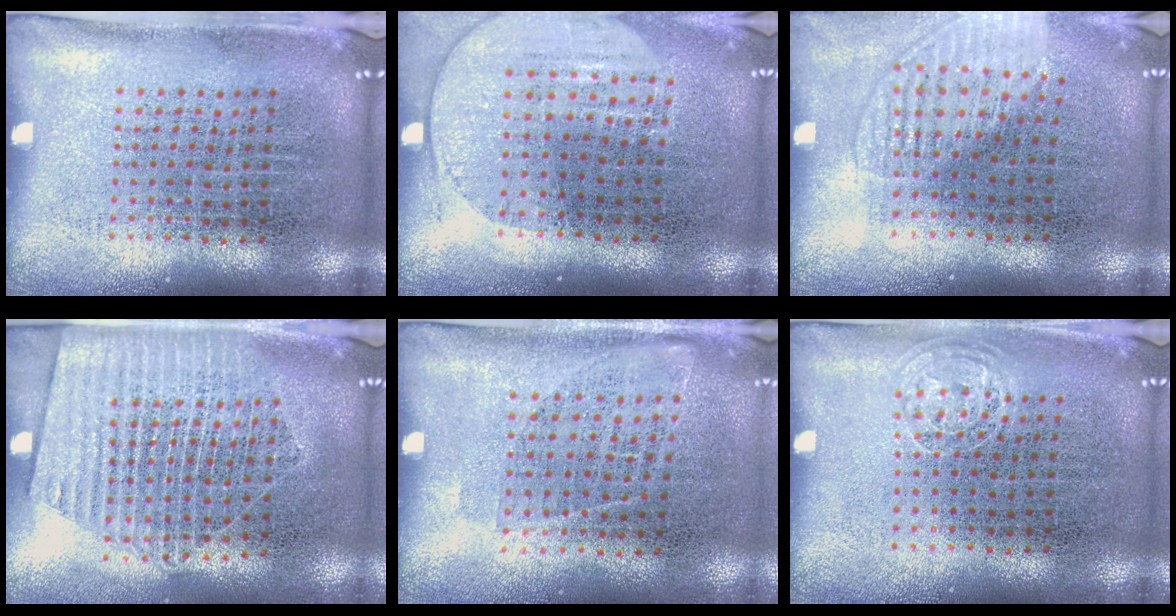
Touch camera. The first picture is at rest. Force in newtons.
{"total": 1.6, "press": 1.4, "slide": 0.6}
{"total": 1.4, "press": 1.2, "slide": 0.6}
{"total": 1.7, "press": 1.5, "slide": 0.8}
{"total": 1.0, "press": 0.8, "slide": 0.6}
{"total": 0.6, "press": 0.6, "slide": 0.3}